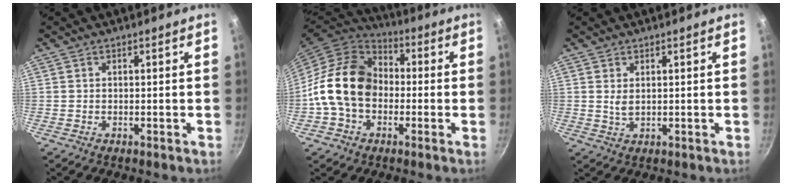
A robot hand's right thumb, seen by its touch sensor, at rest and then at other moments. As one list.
[{"total": 16.6, "force": [-1.3, 12.7, 10.7], "torque": [-0.157, 0.036, -0.037]}, {"total": 2.2, "force": [0.6, 1.2, 1.8], "torque": [-0.032, -0.006, 0.013]}]